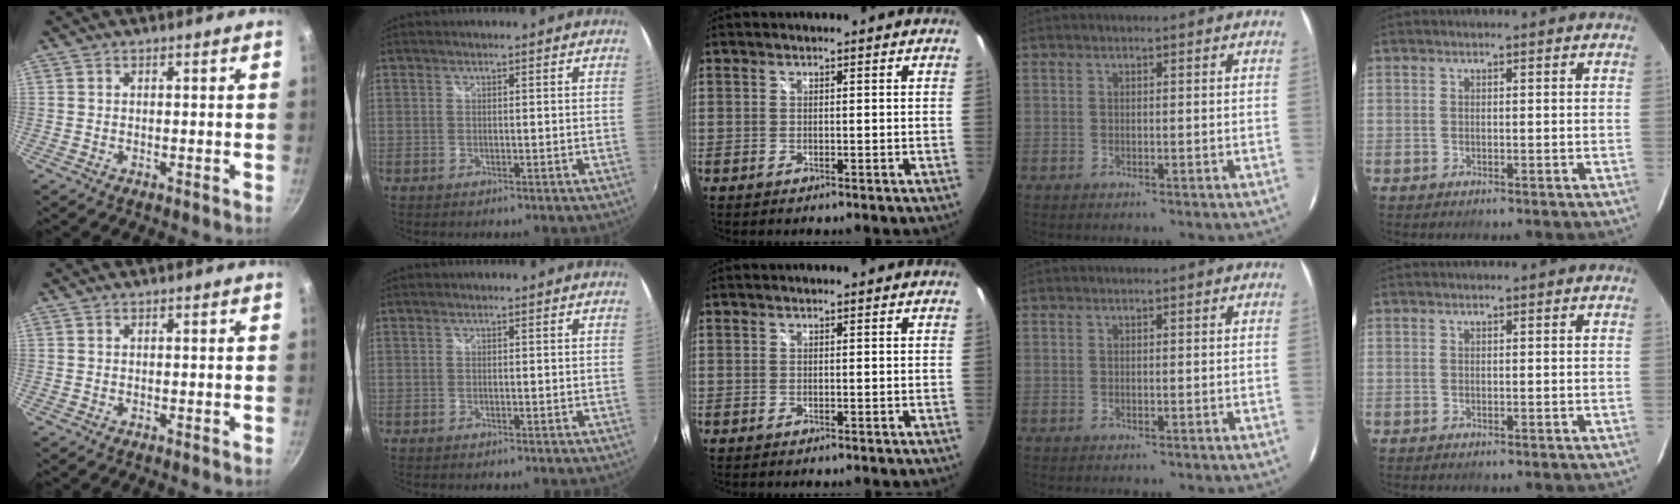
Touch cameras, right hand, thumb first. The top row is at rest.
{}